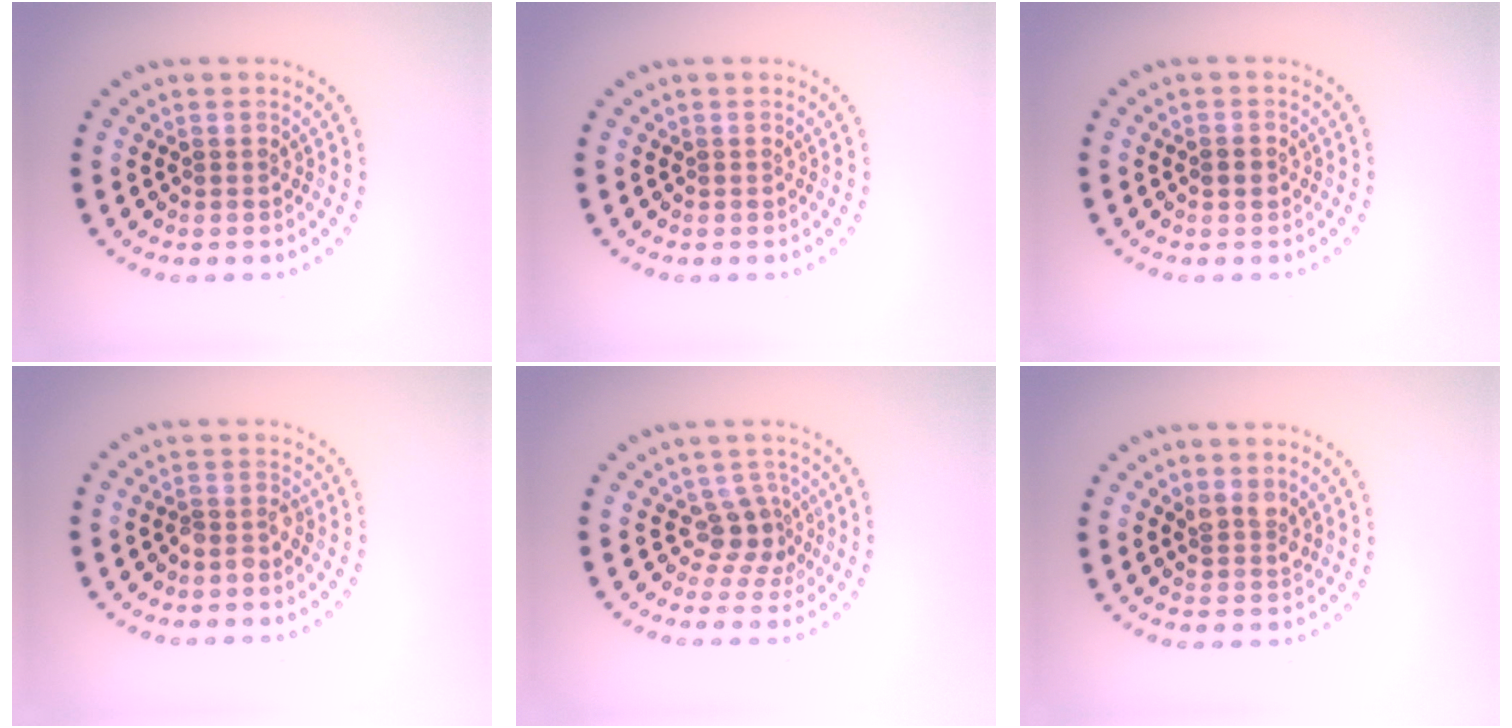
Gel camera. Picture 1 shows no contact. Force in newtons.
{"total": 0.0}
{"total": 1.3, "press": 1.3, "slide": 0.0}
{"total": 1.6, "press": 1.3, "slide": 0.9}
{"total": 2.7, "press": 1.9, "slide": 1.9}
{"total": 1.8, "press": 1.6, "slide": 0.9}